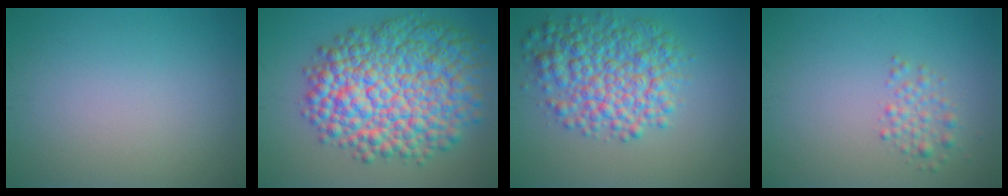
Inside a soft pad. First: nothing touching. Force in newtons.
{"total": 12.9, "press": 12.8, "slide": 0.3}
{"total": 7.0, "press": 7.0, "slide": 0.1}
{"total": 1.7, "press": 1.7, "slide": 0.1}